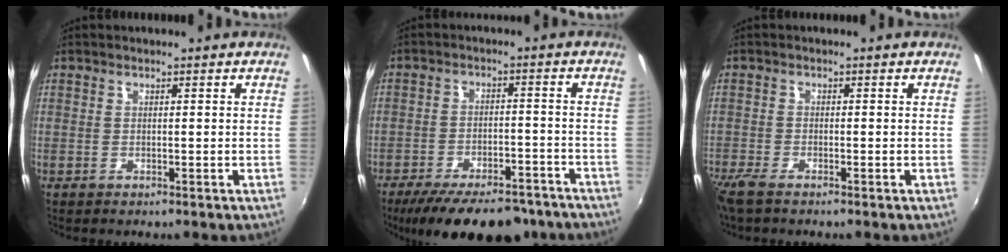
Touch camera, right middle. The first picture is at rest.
{"total": 18.4, "force": [-14.7, 6.5, 8.9], "torque": [-0.173, -0.014, -0.200]}
{"total": 4.1, "force": [-3.4, 0.8, 2.3], "torque": [-0.061, -0.018, -0.068]}